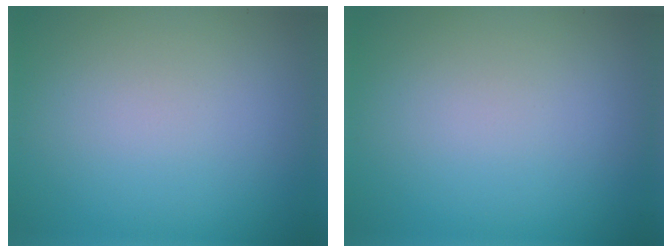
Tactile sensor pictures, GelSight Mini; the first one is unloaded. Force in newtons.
{"total": 0.0}